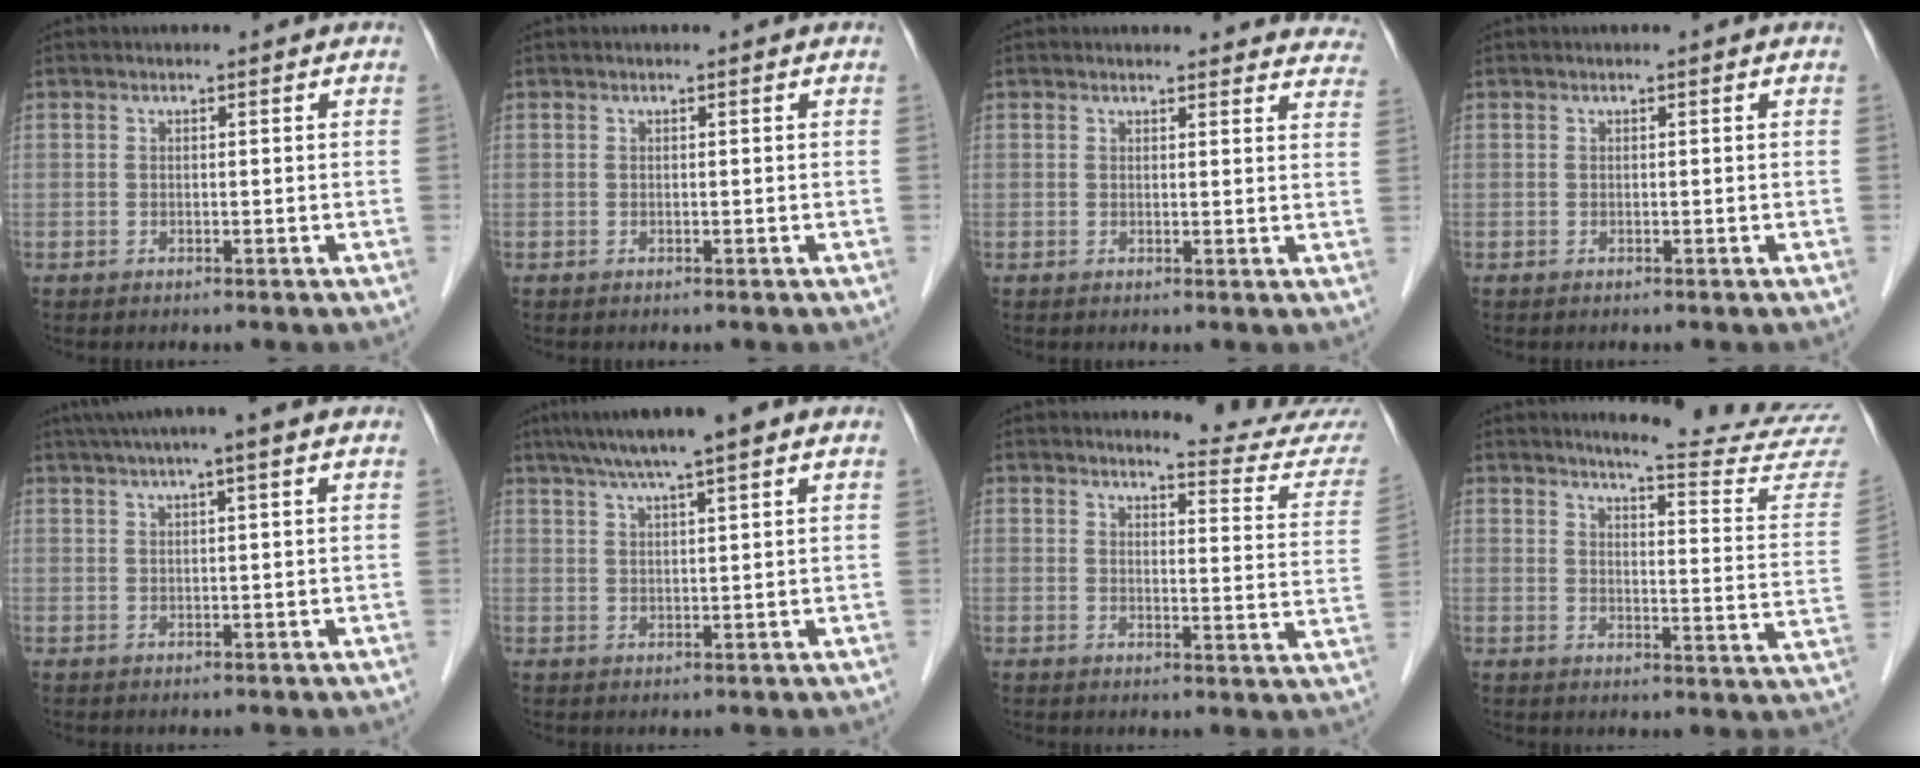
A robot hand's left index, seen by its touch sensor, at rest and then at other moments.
{"total": 0.0}
{"total": 12.7, "force": [12.2, 3.3, 1.6], "torque": [0.024, -0.027, 0.102]}
{"total": 0.0}
{"total": 6.3, "force": [4.4, -0.5, 4.5], "torque": [-0.073, 0.032, 0.068]}
{"total": 8.4, "force": [6.0, 0.3, 5.9], "torque": [-0.091, 0.034, 0.094]}
{"total": 11.4, "force": [11.3, -0.4, 1.0], "torque": [-0.004, -0.089, 0.111]}
{"total": 16.4, "force": [15.9, -1.3, 3.5], "torque": [-0.044, -0.122, 0.174]}